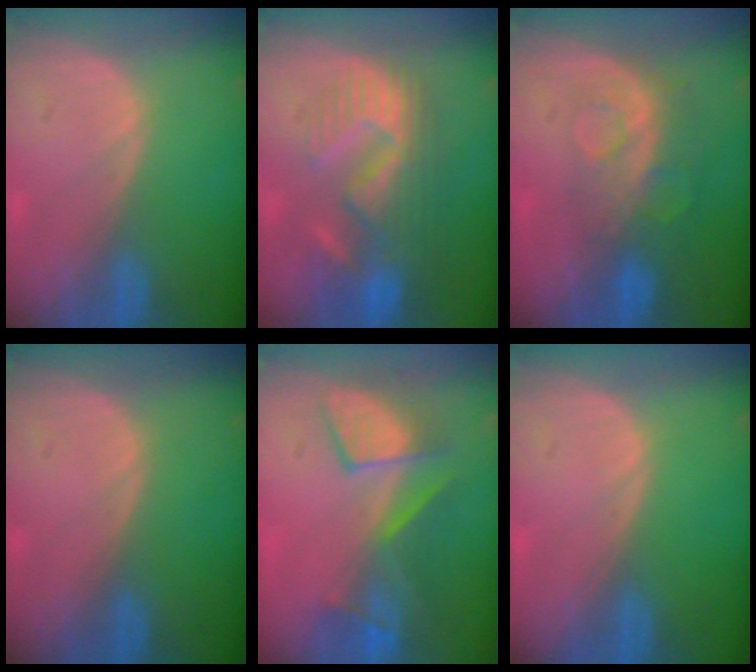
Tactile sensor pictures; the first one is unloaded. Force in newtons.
{"total": 10.9, "press": 9.8, "slide": 4.9}
{"total": 8.4, "press": 7.0, "slide": 4.5}
{"total": 0.0}
{"total": 7.9, "press": 7.8, "slide": 1.2}
{"total": 0.0}